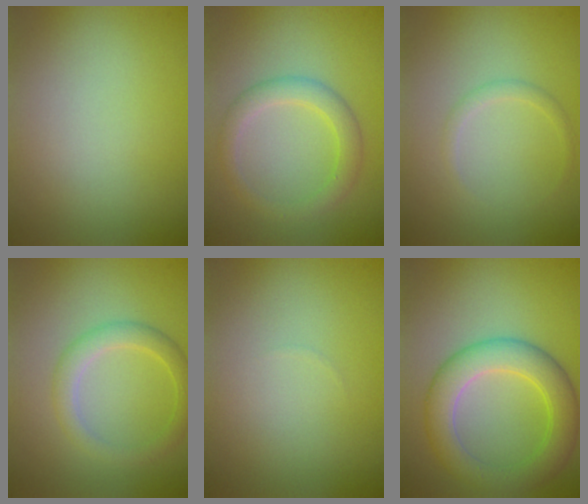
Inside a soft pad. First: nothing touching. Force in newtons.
{"total": 2.9, "press": 2.9, "slide": 0.1}
{"total": 1.0, "press": 1.0, "slide": 0.1}
{"total": 2.8, "press": 2.8, "slide": 0.1}
{"total": 0.0}
{"total": 5.9, "press": 5.9, "slide": 0.0}